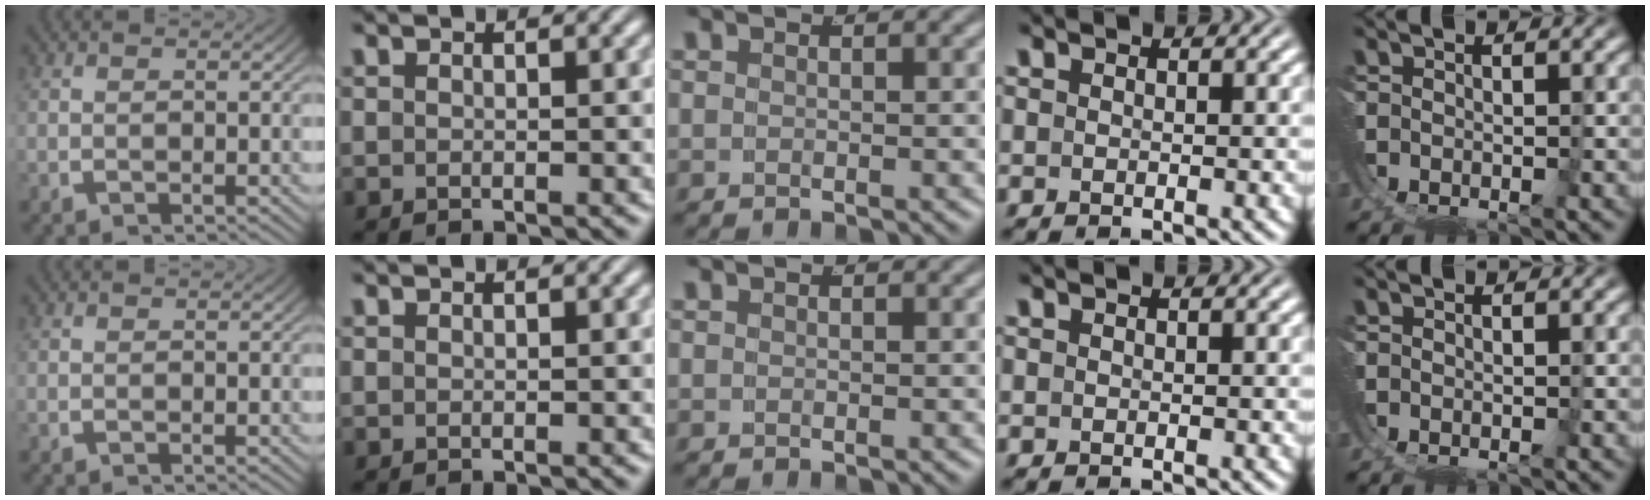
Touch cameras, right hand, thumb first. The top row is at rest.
{}